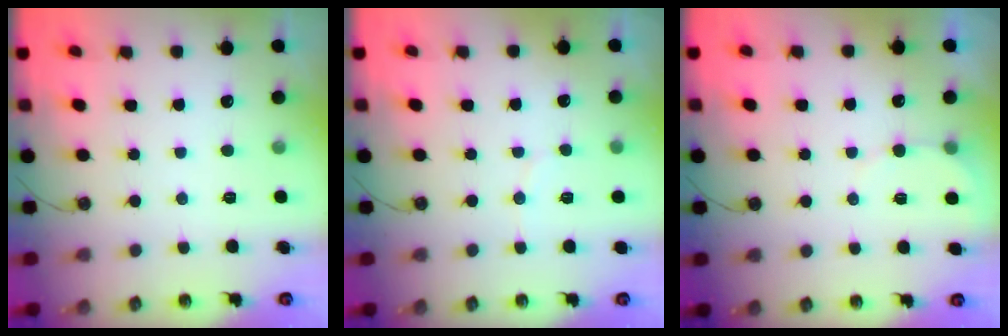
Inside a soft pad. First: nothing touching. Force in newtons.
{"total": 3.0, "press": 3.0, "slide": 0.2}
{"total": 3.8, "press": 3.4, "slide": 1.6}